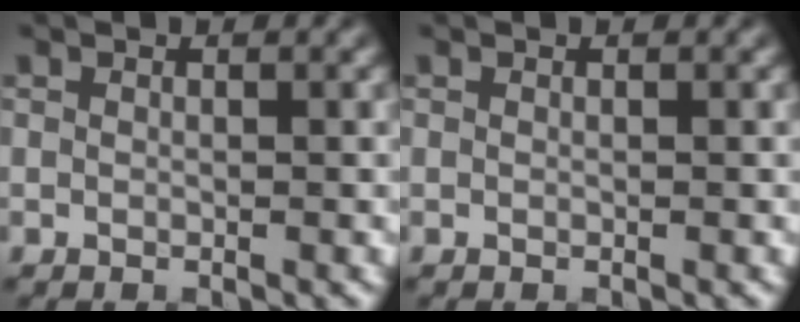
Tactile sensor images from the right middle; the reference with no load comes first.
{"total": 0.0}